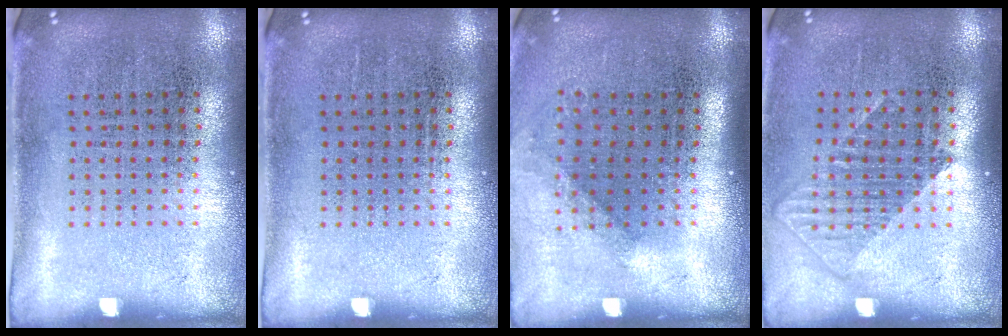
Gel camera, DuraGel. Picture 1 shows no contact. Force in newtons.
{"total": 0.0}
{"total": 1.3, "press": 0.9, "slide": 0.8}
{"total": 1.2, "press": 1.0, "slide": 0.7}